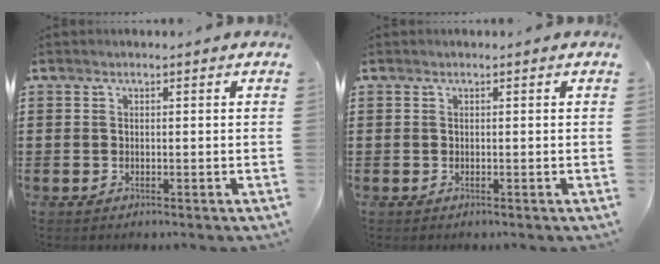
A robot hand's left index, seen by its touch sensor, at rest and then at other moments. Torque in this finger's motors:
{"motor_torque": [0.00, 0.00, 0.00, 0.00]}